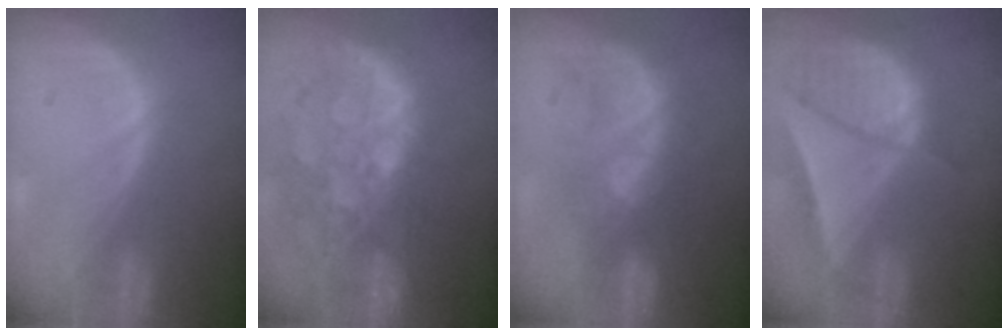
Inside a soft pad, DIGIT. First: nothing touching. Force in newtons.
{"total": 12.8, "press": 10.5, "slide": 7.3}
{"total": 8.9, "press": 7.6, "slide": 4.6}
{"total": 9.5, "press": 8.1, "slide": 4.9}